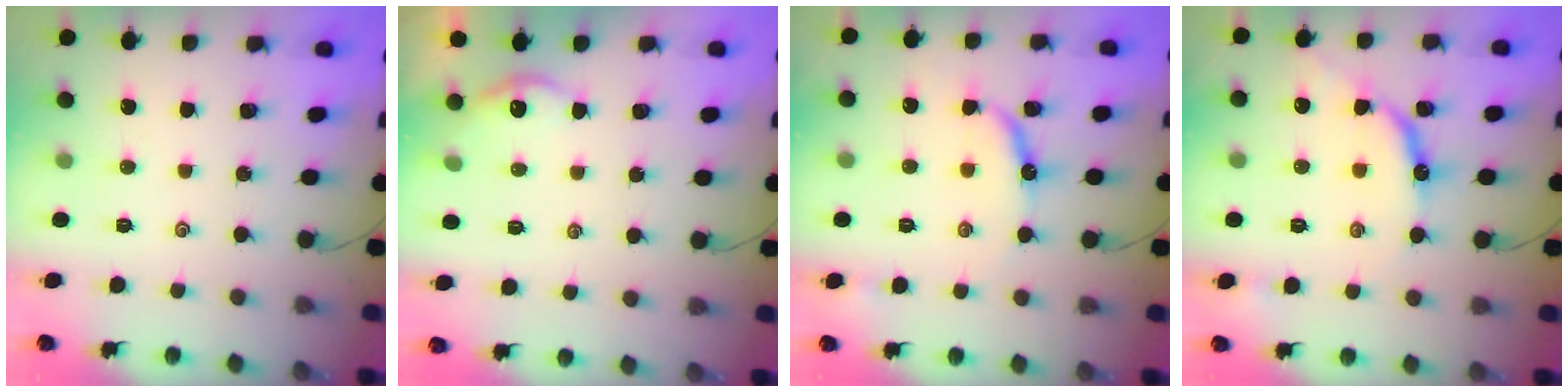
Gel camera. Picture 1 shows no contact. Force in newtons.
{"total": 5.1, "press": 5.1, "slide": 0.4}
{"total": 10.1, "press": 10.1, "slide": 0.8}
{"total": 10.5, "press": 10.4, "slide": 1.0}